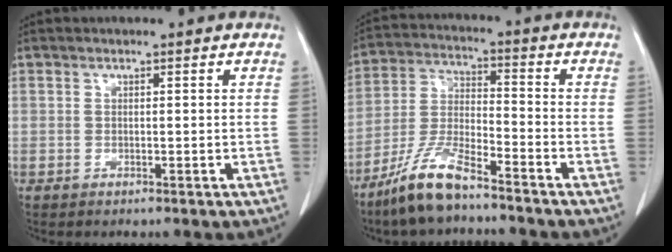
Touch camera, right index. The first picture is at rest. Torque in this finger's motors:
{"motor_torque": [0.15, -0.09, 0.01, -0.01]}